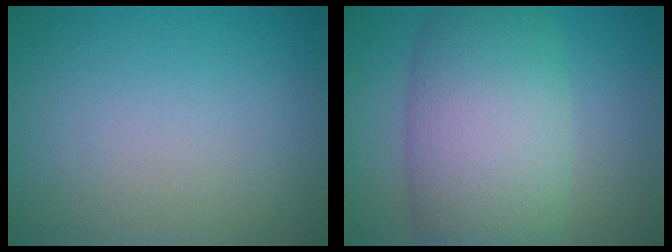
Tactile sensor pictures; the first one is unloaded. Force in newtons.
{"total": 9.6, "press": 9.6, "slide": 0.4}